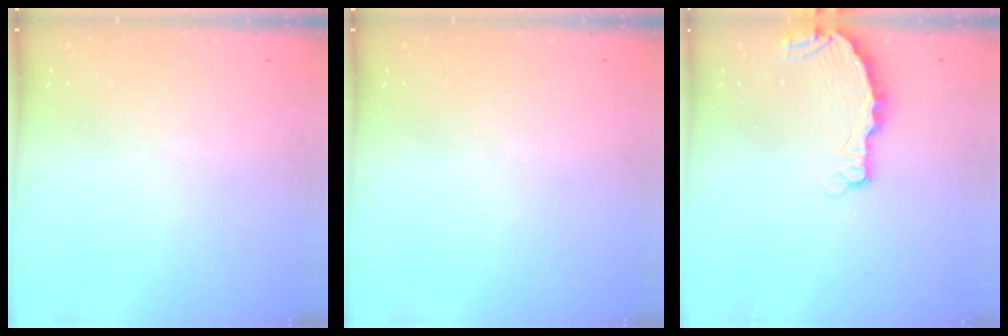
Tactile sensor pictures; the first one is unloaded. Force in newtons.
{"total": 0.0}
{"total": 4.6, "press": 4.6, "slide": 0.5}